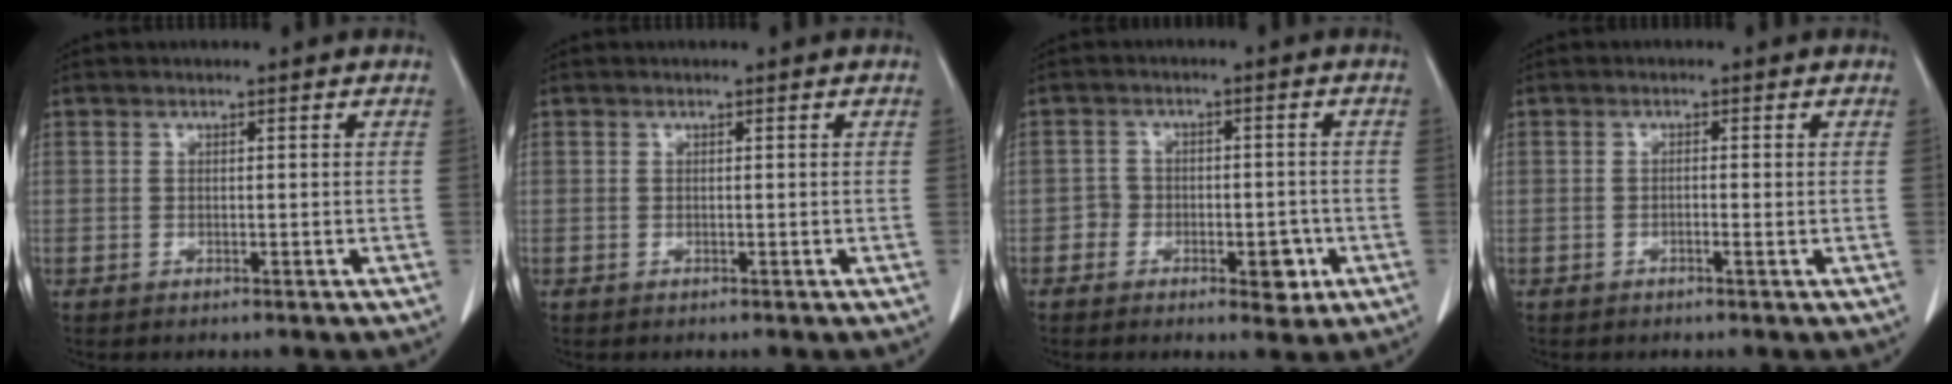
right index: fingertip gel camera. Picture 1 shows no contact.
{"total": 0.0}
{"total": 5.1, "force": [-2.3, 3.3, 3.2], "torque": [-0.027, 0.011, -0.032]}
{"total": 1.0, "force": [-0.4, 0.0, 1.0], "torque": [-0.018, 0.000, -0.006]}